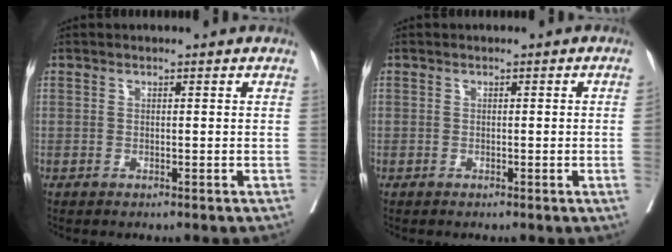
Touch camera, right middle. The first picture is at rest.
{"total": 1.1, "force": [-0.1, -0.2, 1.1], "torque": [-0.014, 0.001, 0.001]}